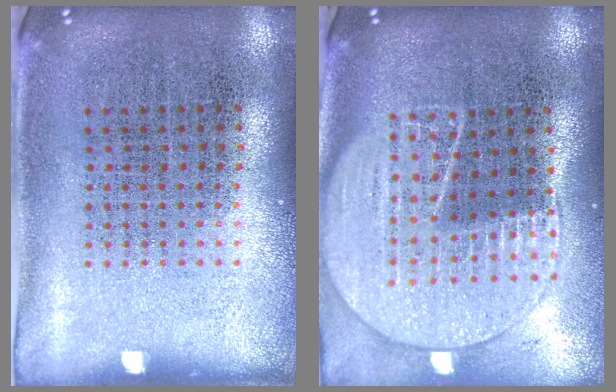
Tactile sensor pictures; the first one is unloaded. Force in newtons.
{"total": 2.0, "press": 1.8, "slide": 0.9}